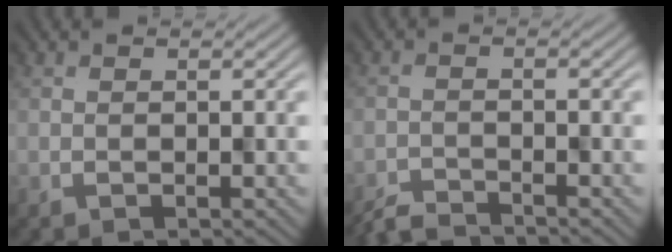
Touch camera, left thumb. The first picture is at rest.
{"total": 3.4, "force": [-3.4, 0.3, 0.3], "torque": [-0.006, -0.007, -0.063]}